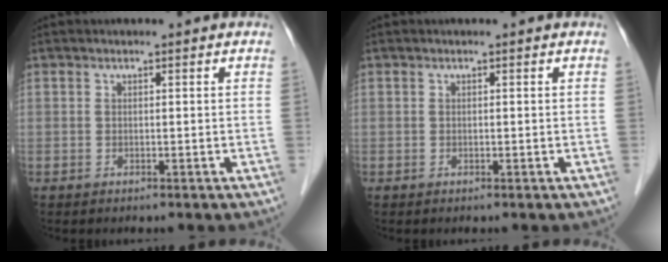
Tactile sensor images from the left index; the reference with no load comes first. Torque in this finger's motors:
{"motor_torque": [-0.19, -0.02, -0.01, -0.01]}